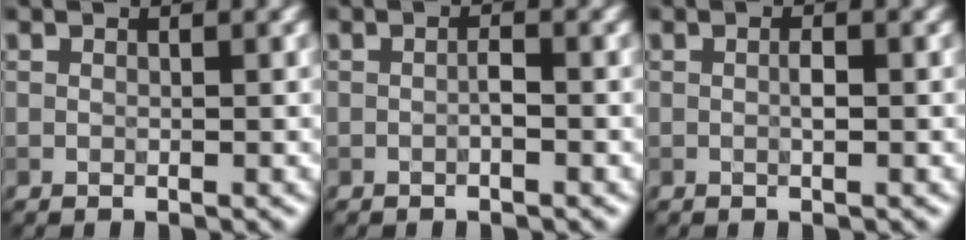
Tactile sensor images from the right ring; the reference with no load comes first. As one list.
[{"total": 0.9, "force": [-0.3, 0.2, 0.8], "torque": [-0.014, 0.002, -0.006]}, {"total": 0.9, "force": [-0.1, 0.2, 0.9], "torque": [-0.017, -0.001, -0.001]}]